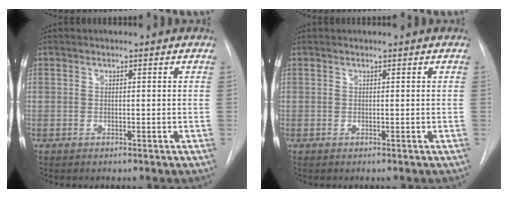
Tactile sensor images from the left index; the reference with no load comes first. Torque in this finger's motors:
{"motor_torque": [0.03, -0.01, -0.03, 0.00]}